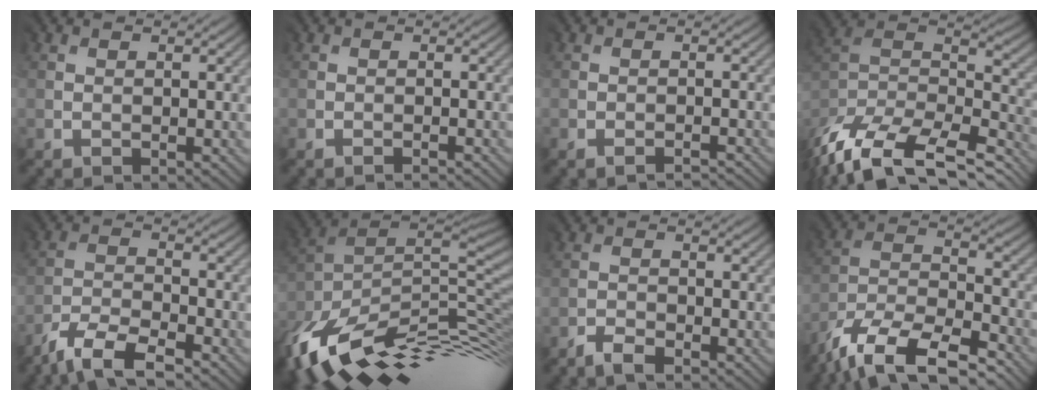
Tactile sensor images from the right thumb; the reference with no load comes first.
{"total": 1.6, "force": [-0.8, -1.1, -0.8], "torque": [0.010, 0.003, -0.017]}
{"total": 1.9, "force": [-1.4, -1.0, -0.7], "torque": [0.008, 0.002, -0.029]}
{"total": 14.5, "force": [-12.5, 5.1, 5.3], "torque": [-0.144, -0.011, -0.186]}
{"total": 6.0, "force": [-5.6, 0.8, 2.1], "torque": [-0.051, -0.008, -0.114]}
{"total": 12.2, "force": [-4.6, 4.6, 10.4], "torque": [-0.232, -0.001, -0.084]}
{"total": 2.3, "force": [-2.2, -0.2, 0.2], "torque": [-0.010, -0.001, -0.045]}
{"total": 13.1, "force": [-11.3, 3.5, 5.6], "torque": [-0.122, -0.027, -0.208]}